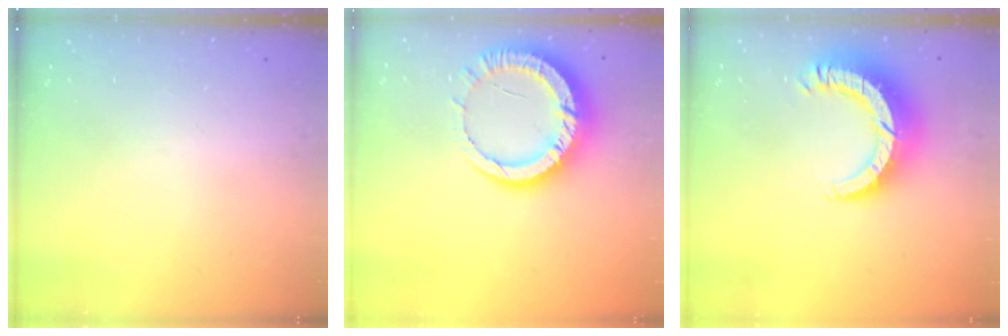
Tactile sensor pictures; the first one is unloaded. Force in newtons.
{"total": 14.2, "press": 14.1, "slide": 1.5}
{"total": 11.5, "press": 11.5, "slide": 1.1}